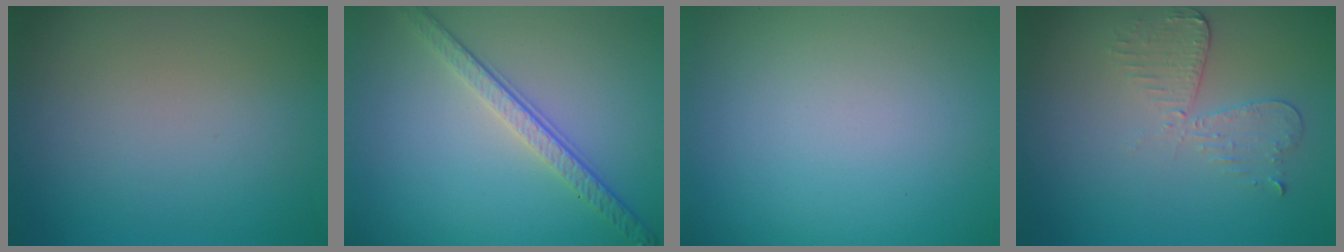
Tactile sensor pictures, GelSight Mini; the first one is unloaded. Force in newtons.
{"total": 3.8, "press": 2.8, "slide": 2.5}
{"total": 0.0}
{"total": 3.0, "press": 2.6, "slide": 1.5}